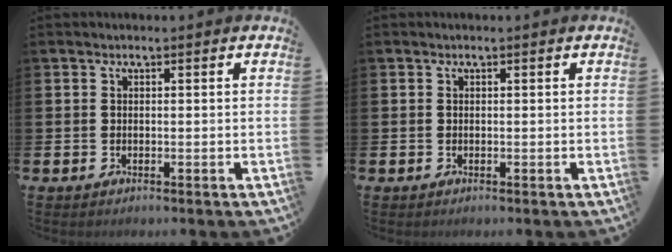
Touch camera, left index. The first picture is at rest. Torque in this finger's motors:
{"motor_torque": [0.00, 0.00, -0.04, -0.01]}